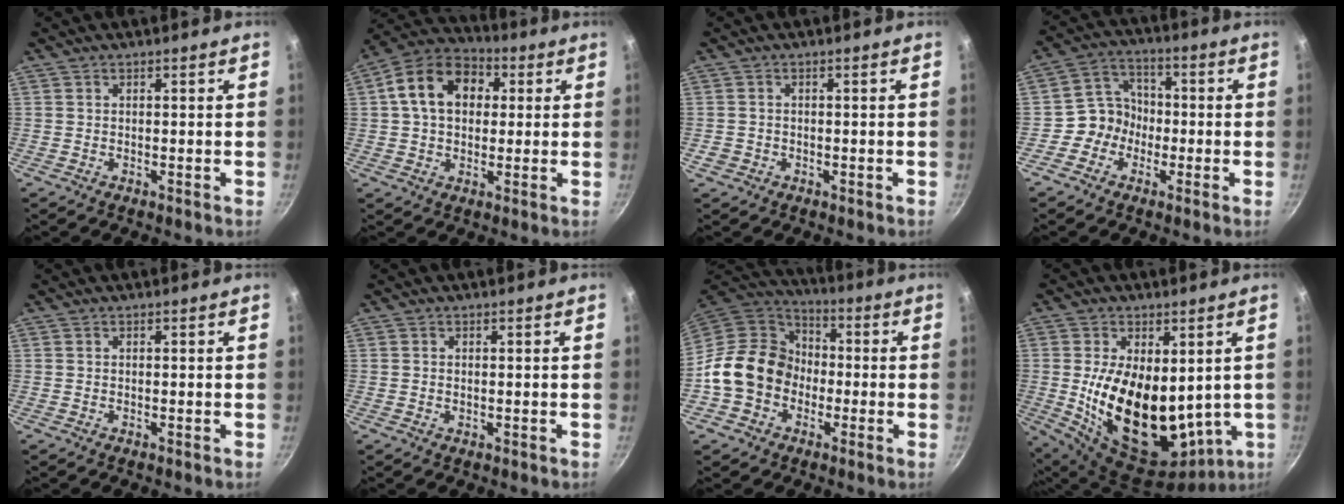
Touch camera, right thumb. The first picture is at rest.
{"total": 13.7, "force": [2.7, 10.1, 8.9], "torque": [-0.123, 0.025, 0.027]}
{"total": 1.9, "force": [-0.7, 1.6, 0.7], "torque": [-0.011, 0.006, -0.008]}
{"total": 7.2, "force": [-2.0, 6.4, 2.5], "torque": [-0.002, 0.034, -0.050]}
{"total": 0.0}
{"total": 0.6, "force": [0.1, 0.4, 0.4], "torque": [-0.006, 0.000, 0.002]}
{"total": 15.2, "force": [-2.7, 12.8, 7.7], "torque": [-0.092, 0.044, -0.062]}
{"total": 22.0, "force": [1.1, 12.6, 18.0], "torque": [-0.295, -0.031, 0.046]}